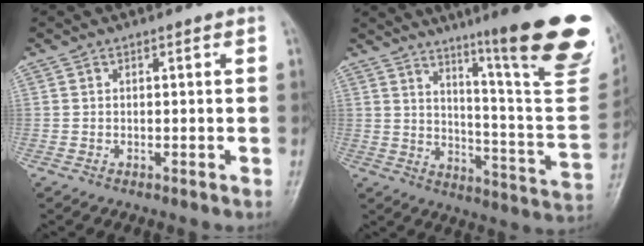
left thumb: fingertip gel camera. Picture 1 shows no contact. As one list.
[{"total": 25.5, "force": [15.3, 2.9, 20.3], "torque": [-0.237, -0.086, 0.216]}]